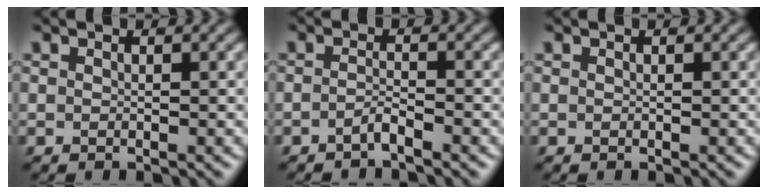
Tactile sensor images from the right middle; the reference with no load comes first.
{"total": 1.3, "force": [-0.9, 0.1, 0.9], "torque": [-0.018, 0.003, -0.022]}
{"total": 0.0}